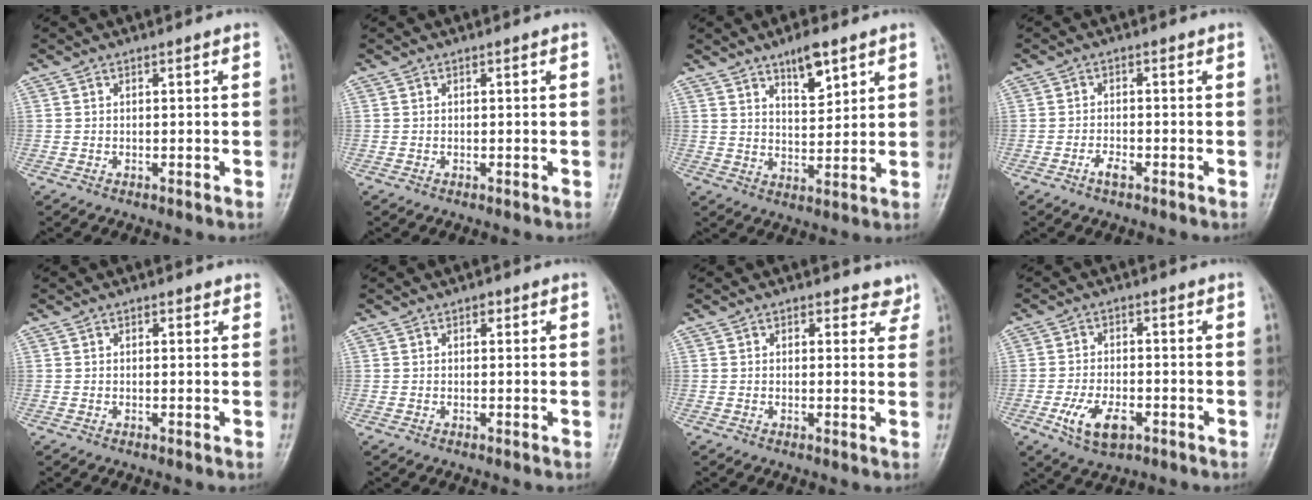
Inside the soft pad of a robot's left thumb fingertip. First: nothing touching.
{"total": 0.0}
{"total": 6.9, "force": [4.5, 2.5, 4.6], "torque": [-0.058, -0.032, 0.074]}
{"total": 2.2, "force": [-1.3, 0.9, 1.5], "torque": [-0.028, 0.007, -0.026]}
{"total": 1.1, "force": [0.7, 0.7, 0.4], "torque": [0.005, -0.002, 0.005]}
{"total": 0.9, "force": [0.4, 0.7, 0.5], "torque": [0.001, 0.001, 0.003]}
{"total": 3.2, "force": [2.5, 1.9, 0.3], "torque": [0.028, -0.014, 0.016]}
{"total": 7.4, "force": [-2.9, 4.0, 5.4], "torque": [-0.101, 0.007, -0.048]}